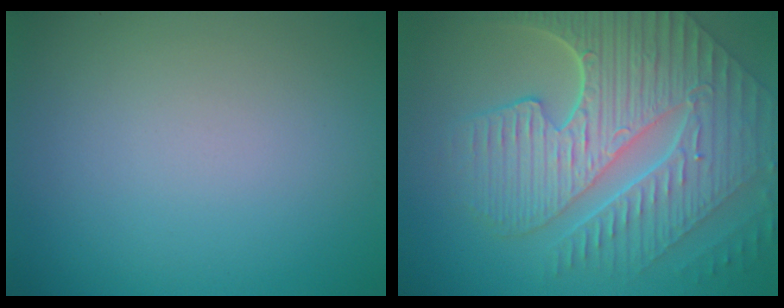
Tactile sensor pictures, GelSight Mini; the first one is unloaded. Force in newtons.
{"total": 10.1, "press": 6.9, "slide": 7.4}